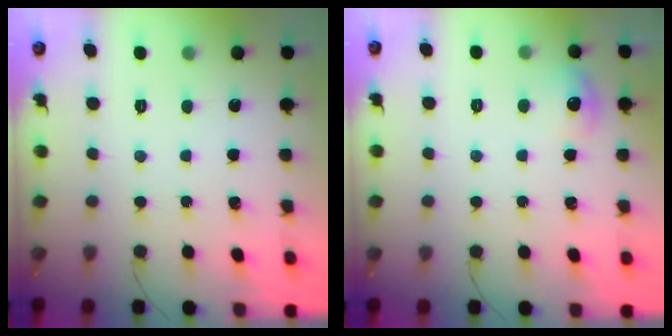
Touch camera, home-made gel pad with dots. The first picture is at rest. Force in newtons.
{"total": 6.8, "press": 6.6, "slide": 1.7}